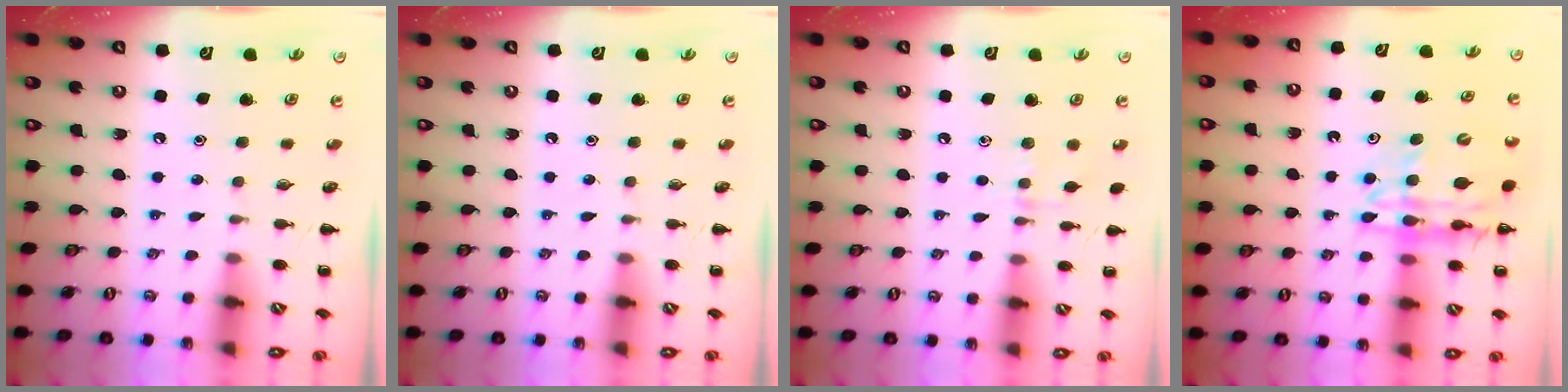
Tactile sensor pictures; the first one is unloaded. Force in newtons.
{"total": 0.0}
{"total": 6.2, "press": 5.9, "slide": 2.0}
{"total": 15.8, "press": 15.4, "slide": 3.8}